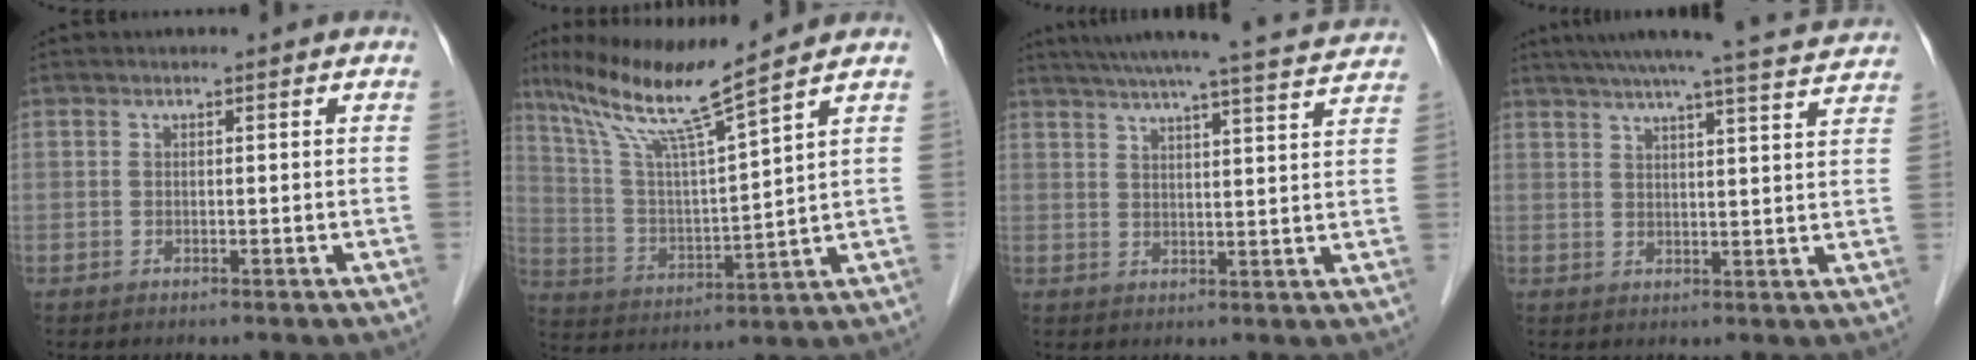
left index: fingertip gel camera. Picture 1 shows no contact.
{"total": 12.8, "force": [9.6, -1.6, 8.4], "torque": [-0.157, -0.001, 0.179]}
{"total": 19.1, "force": [17.6, 0.0, 7.3], "torque": [-0.115, -0.004, 0.223]}
{"total": 17.2, "force": [15.8, -0.3, 6.8], "torque": [-0.110, -0.006, 0.197]}